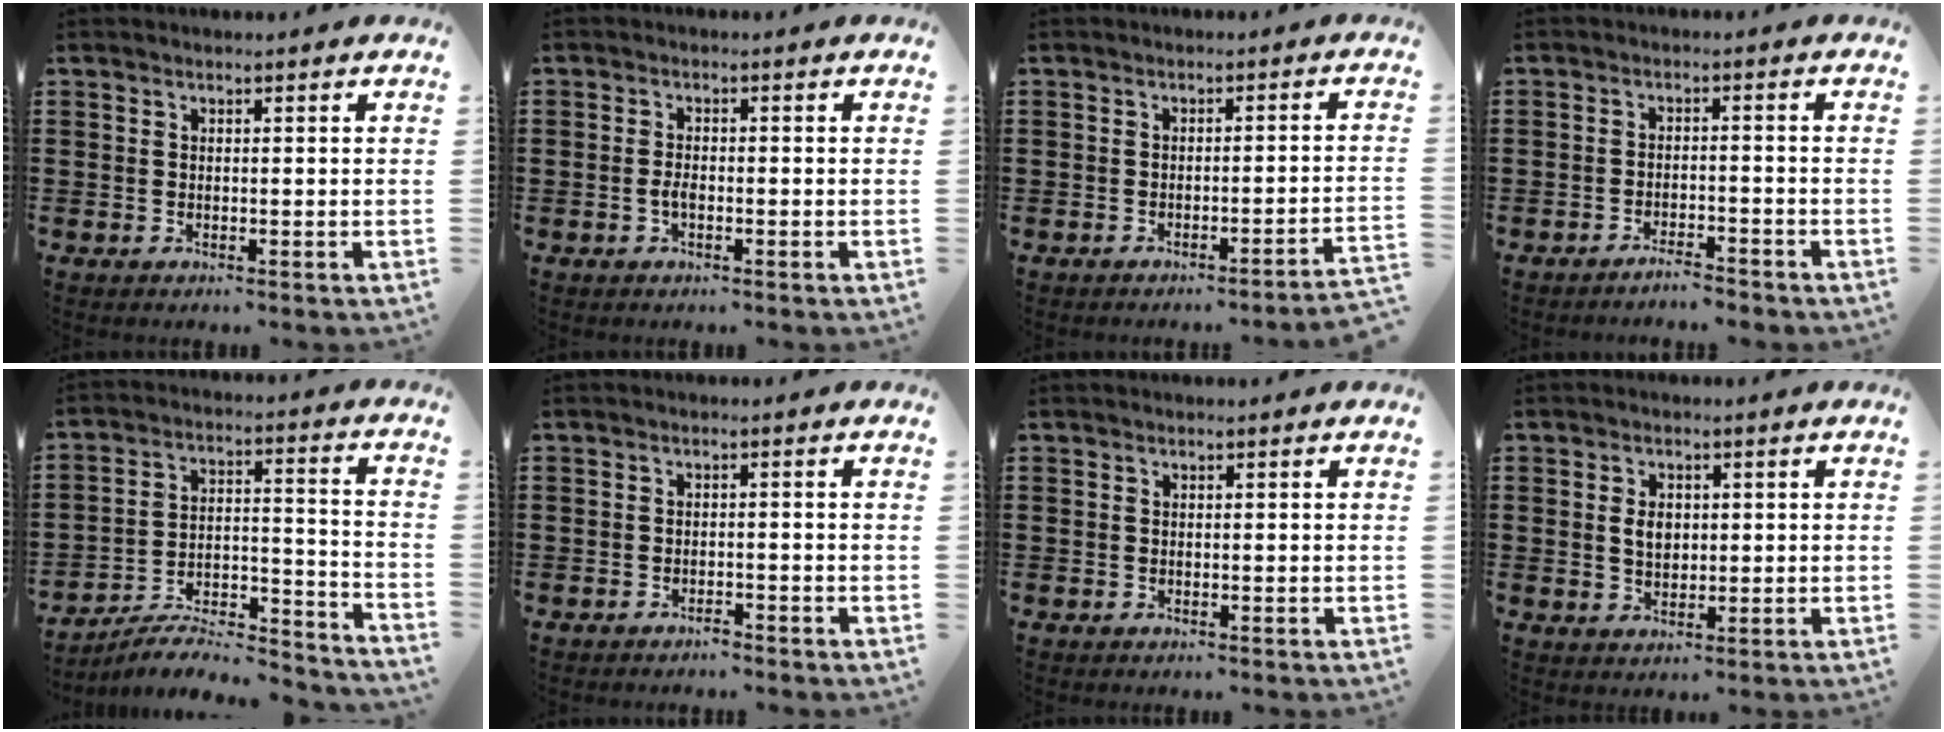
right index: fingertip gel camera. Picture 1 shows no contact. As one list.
[{"total": 1.6, "force": [-0.6, 0.5, 1.3], "torque": [-0.033, -0.004, -0.014]}, {"total": 2.0, "force": [-1.7, -0.5, 1.0], "torque": [-0.017, -0.004, -0.035]}, {"total": 2.5, "force": [-2.4, 0.1, 0.7], "torque": [-0.014, 0.002, -0.049]}, {"total": 6.6, "force": [-5.9, 1.7, 2.4], "torque": [-0.039, 0.005, -0.116]}, {"total": 1.3, "force": [-1.3, 0.2, 0.3], "torque": [-0.011, -0.001, -0.025]}, {"total": 0.0}, {"total": 3.2, "force": [0.4, 2.1, 2.4], "torque": [-0.042, 0.006, 0.004]}]